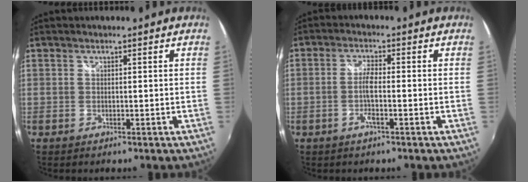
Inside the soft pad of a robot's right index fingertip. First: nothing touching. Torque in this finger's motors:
{"motor_torque": [1.10, 1.04, 0.35, 0.05]}